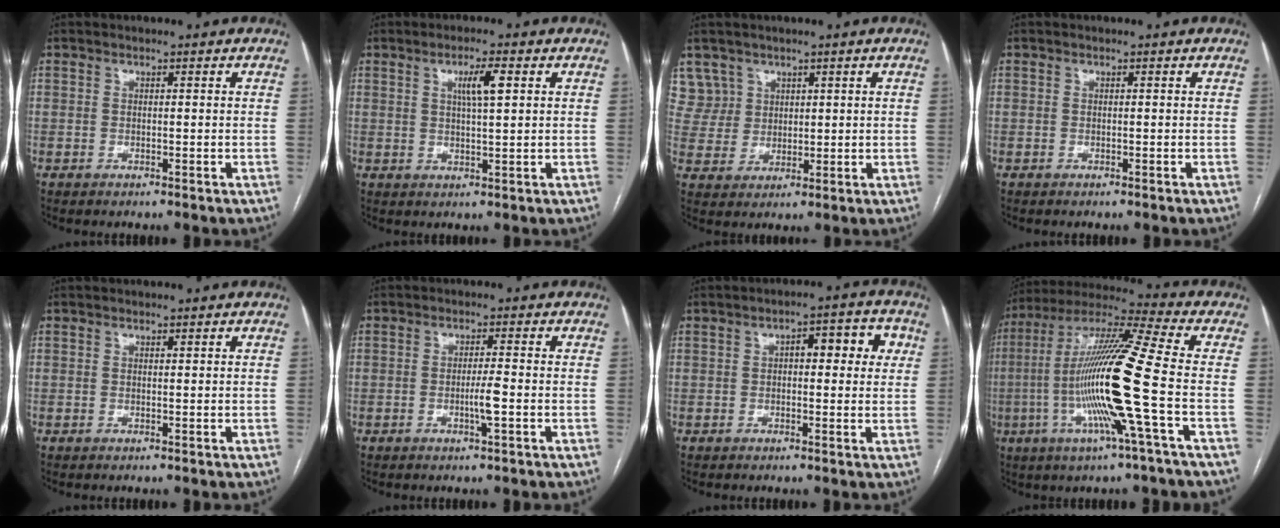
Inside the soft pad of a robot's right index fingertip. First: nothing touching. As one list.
[{"total": 4.2, "force": [1.5, 0.4, 4.0], "torque": [-0.069, 0.002, 0.025]}, {"total": 5.8, "force": [3.5, 4.6, -0.4], "torque": [0.017, 0.009, 0.075]}, {"total": 0.0}, {"total": 0.0}, {"total": 2.8, "force": [-0.9, -0.1, 2.7], "torque": [-0.051, -0.003, -0.015]}, {"total": 6.2, "force": [1.5, 2.4, 5.5], "torque": [-0.068, 0.025, 0.015]}, {"total": 18.5, "force": [-3.9, -1.3, 18.1], "torque": [-0.355, -0.007, -0.088]}]